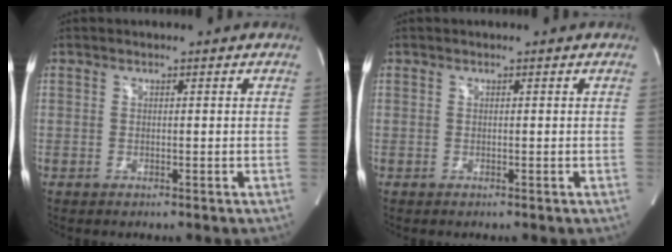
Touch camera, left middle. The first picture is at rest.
{"total": 0.0}